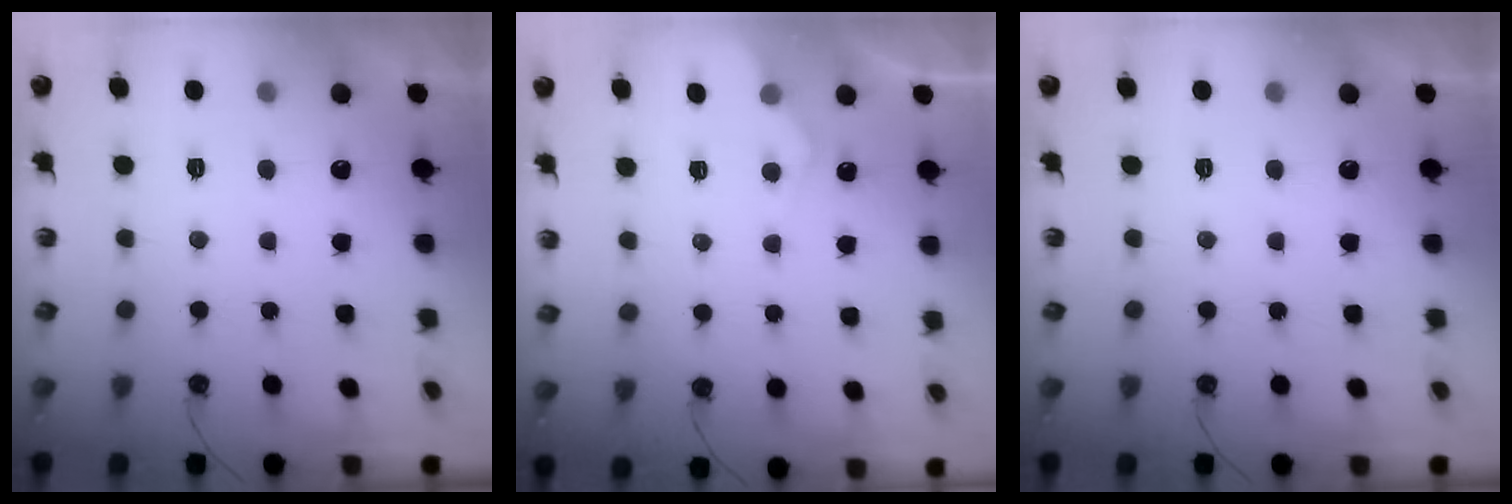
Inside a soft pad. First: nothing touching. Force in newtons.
{"total": 5.7, "press": 5.6, "slide": 0.7}
{"total": 0.0}